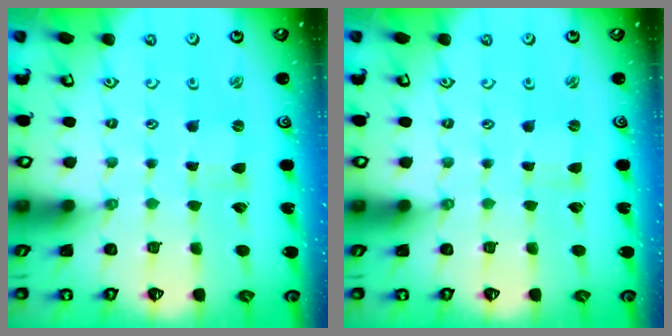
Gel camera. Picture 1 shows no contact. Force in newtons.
{"total": 0.0}